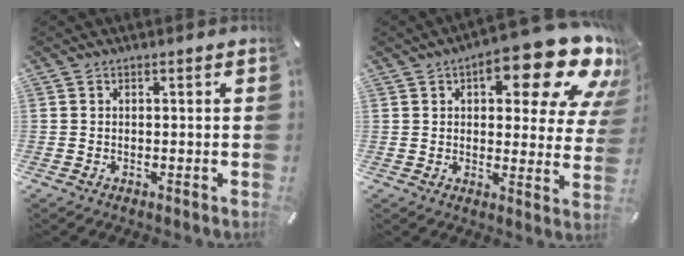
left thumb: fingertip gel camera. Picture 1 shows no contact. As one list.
[{"total": 20.0, "force": [10.8, 8.3, 14.7], "torque": [-0.180, -0.069, 0.170]}]